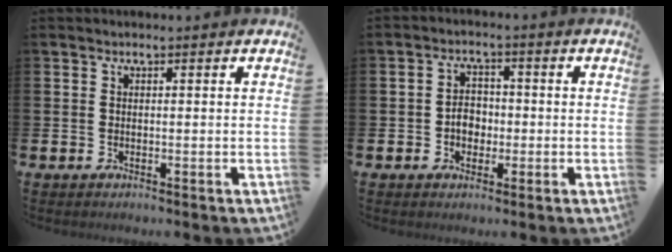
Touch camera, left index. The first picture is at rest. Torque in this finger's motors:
{"motor_torque": [0.64, 0.29, 0.13, 0.08]}